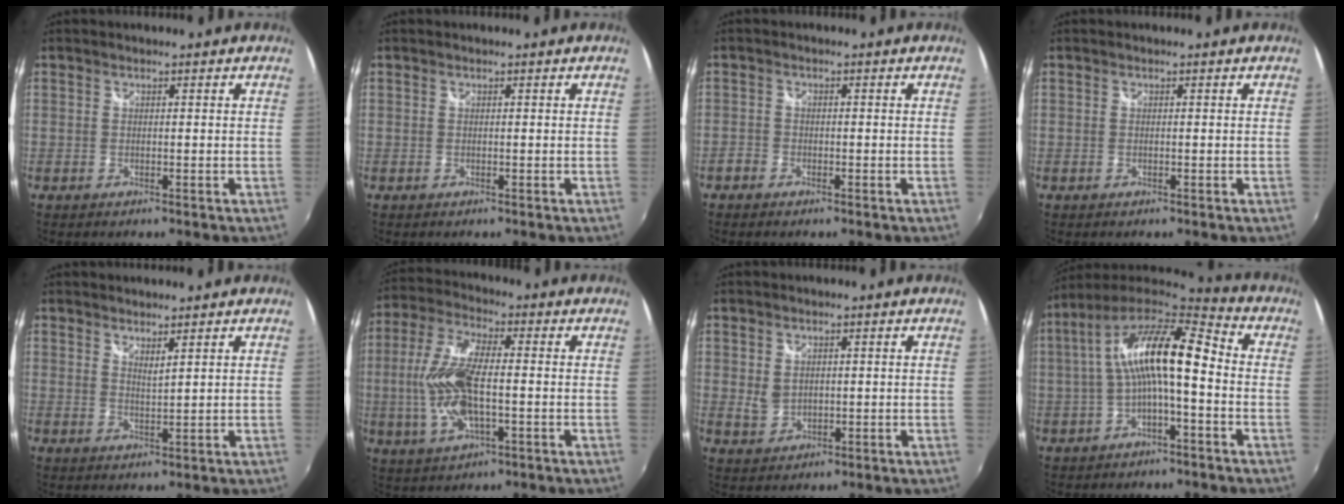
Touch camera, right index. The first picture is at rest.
{"total": 0.0}
{"total": 2.2, "force": [-1.7, 1.2, 0.7], "torque": [-0.024, -0.002, -0.034]}
{"total": 0.0}
{"total": 2.4, "force": [2.0, 0.1, 1.2], "torque": [-0.021, -0.002, 0.033]}
{"total": 13.0, "force": [-1.5, 4.9, 12.0], "torque": [-0.257, 0.001, -0.030]}
{"total": 3.3, "force": [0.6, 2.7, 1.9], "torque": [-0.032, -0.002, 0.016]}
{"total": 14.6, "force": [-0.2, 4.1, 14.0], "torque": [-0.257, 0.024, -0.010]}